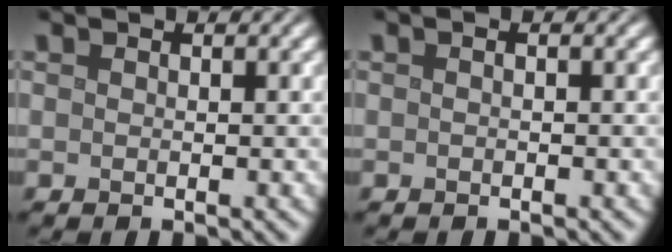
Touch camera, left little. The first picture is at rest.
{"total": 0.7, "force": [-0.1, 0.1, 0.7], "torque": [-0.015, -0.004, -0.008]}